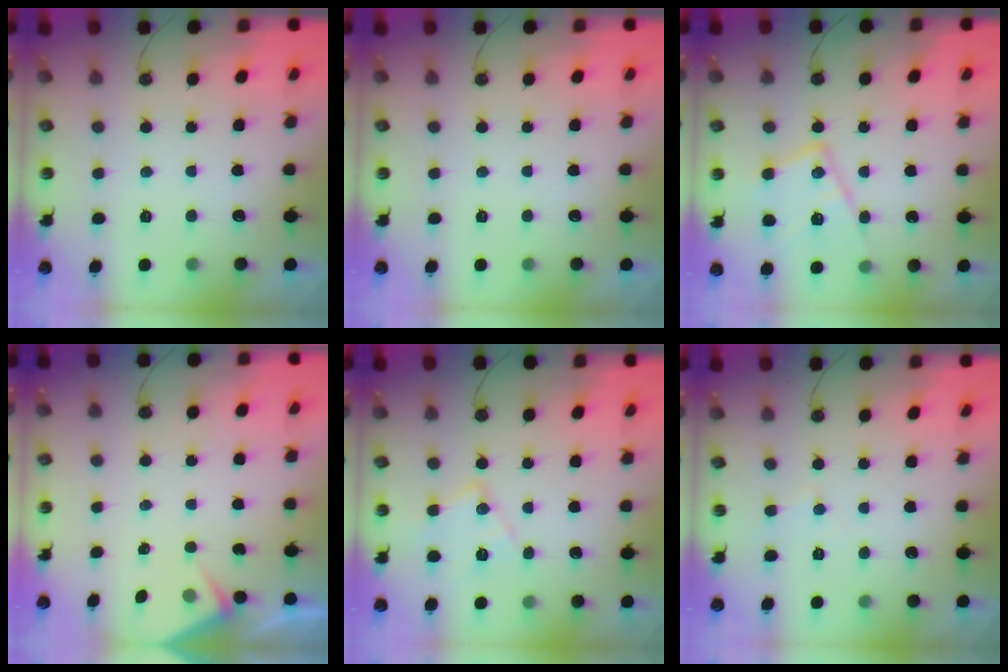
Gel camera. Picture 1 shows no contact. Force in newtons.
{"total": 0.0}
{"total": 15.4, "press": 15.3, "slide": 1.5}
{"total": 2.8, "press": 2.7, "slide": 0.4}
{"total": 11.1, "press": 11.1, "slide": 0.6}
{"total": 3.2, "press": 3.1, "slide": 0.5}